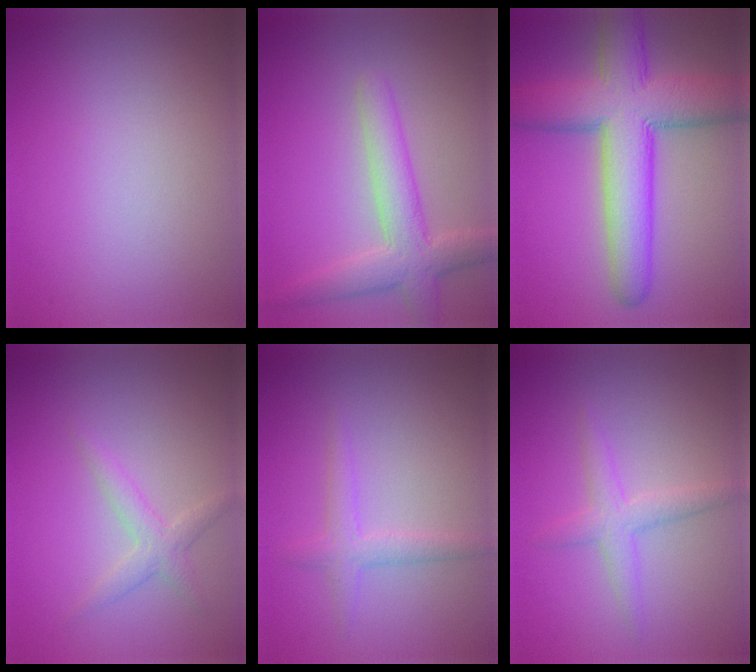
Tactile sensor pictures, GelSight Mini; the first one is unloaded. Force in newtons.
{"total": 4.6, "press": 4.5, "slide": 0.4}
{"total": 10.3, "press": 10.3, "slide": 0.3}
{"total": 2.0, "press": 2.0, "slide": 0.0}
{"total": 1.9, "press": 1.9, "slide": 0.1}
{"total": 2.3, "press": 2.3, "slide": 0.0}